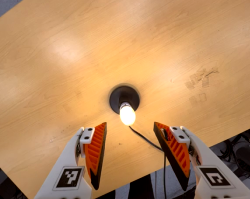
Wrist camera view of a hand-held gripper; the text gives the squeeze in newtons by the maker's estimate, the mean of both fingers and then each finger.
{"total": 0.0}